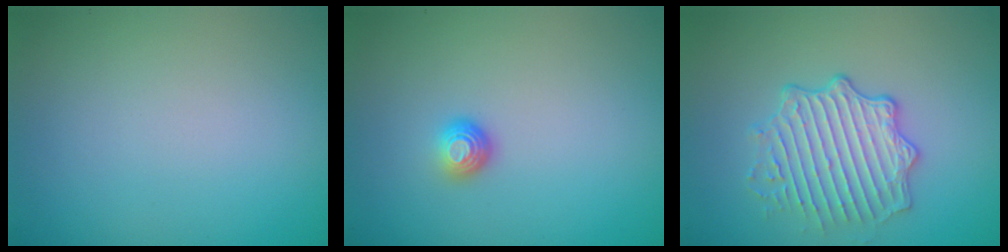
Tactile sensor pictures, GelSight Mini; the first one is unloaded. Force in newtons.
{"total": 1.5, "press": 1.0, "slide": 1.1}
{"total": 4.2, "press": 3.8, "slide": 1.7}